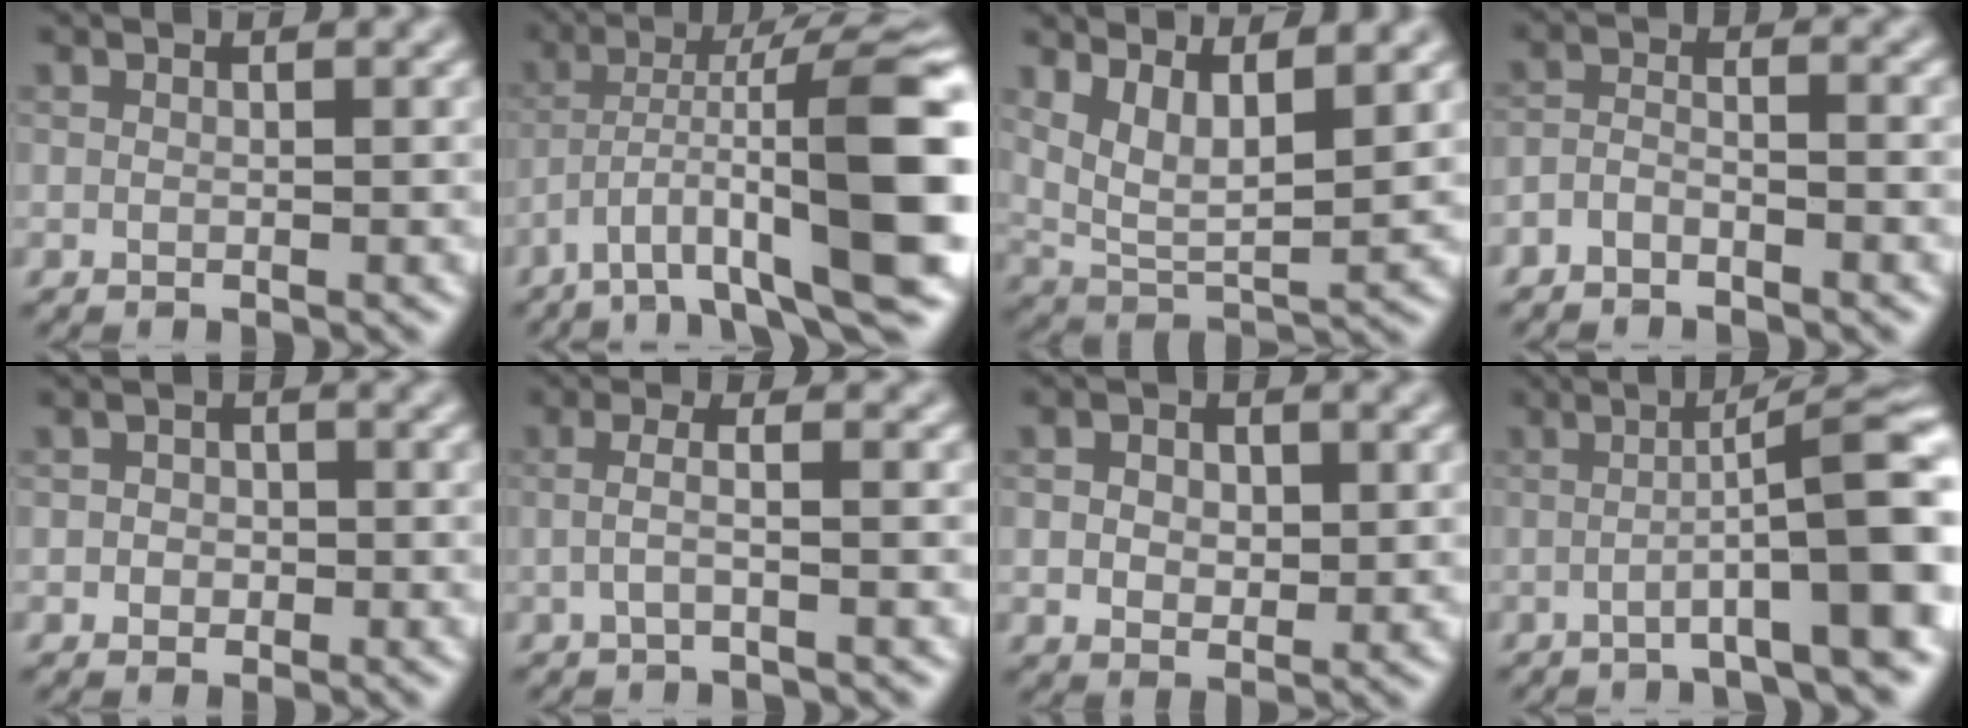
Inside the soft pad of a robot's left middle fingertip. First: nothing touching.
{"total": 12.0, "force": [-3.8, 2.6, 11.1], "torque": [-0.177, 0.008, -0.060]}
{"total": 6.0, "force": [3.1, 2.3, 4.6], "torque": [-0.098, -0.019, 0.060]}
{"total": 2.1, "force": [-1.6, 0.8, 1.2], "torque": [-0.029, -0.007, -0.042]}
{"total": 1.9, "force": [-0.1, 1.7, 0.8], "torque": [-0.002, -0.009, -0.019]}
{"total": 2.3, "force": [-0.3, 0.8, 2.1], "torque": [-0.041, -0.008, -0.020]}
{"total": 3.4, "force": [0.4, 2.5, 2.2], "torque": [-0.046, -0.010, 0.000]}
{"total": 9.5, "force": [-2.0, 1.5, 9.2], "torque": [-0.116, 0.015, -0.047]}